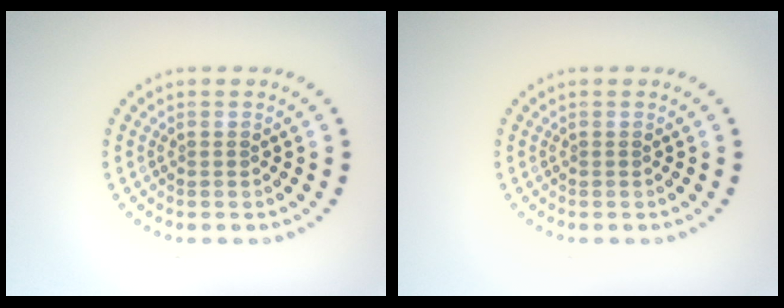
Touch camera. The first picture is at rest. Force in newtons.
{"total": 0.0}